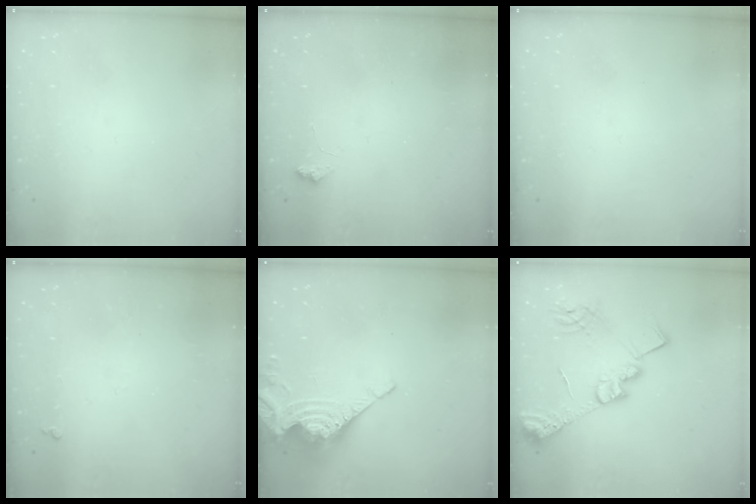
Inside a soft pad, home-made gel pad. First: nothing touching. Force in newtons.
{"total": 6.1, "press": 6.0, "slide": 0.7}
{"total": 0.0}
{"total": 5.0, "press": 4.9, "slide": 0.8}
{"total": 9.6, "press": 9.5, "slide": 0.9}
{"total": 18.1, "press": 18.0, "slide": 1.8}